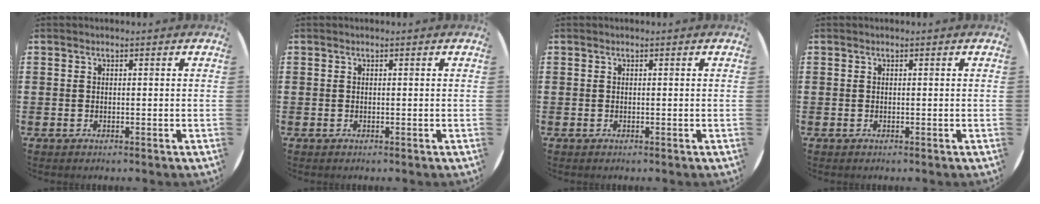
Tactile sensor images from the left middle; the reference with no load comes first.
{"total": 0.0}
{"total": 0.0}
{"total": 0.0}